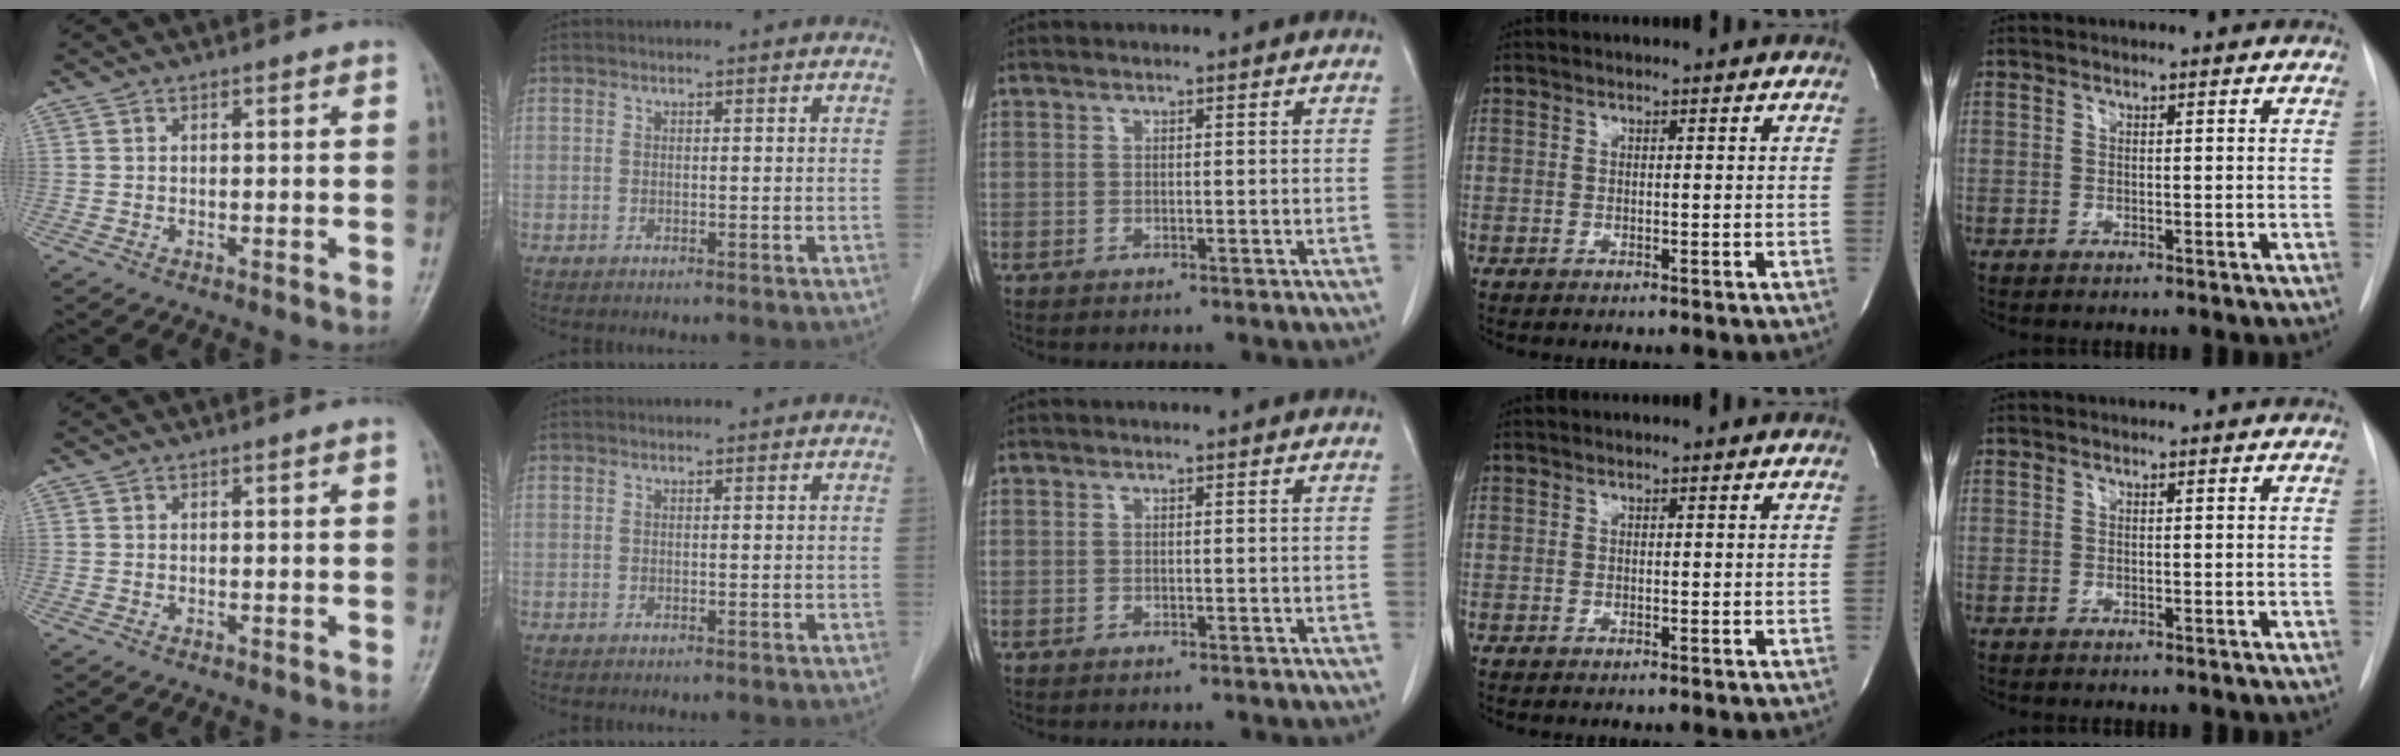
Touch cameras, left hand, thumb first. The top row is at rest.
{}